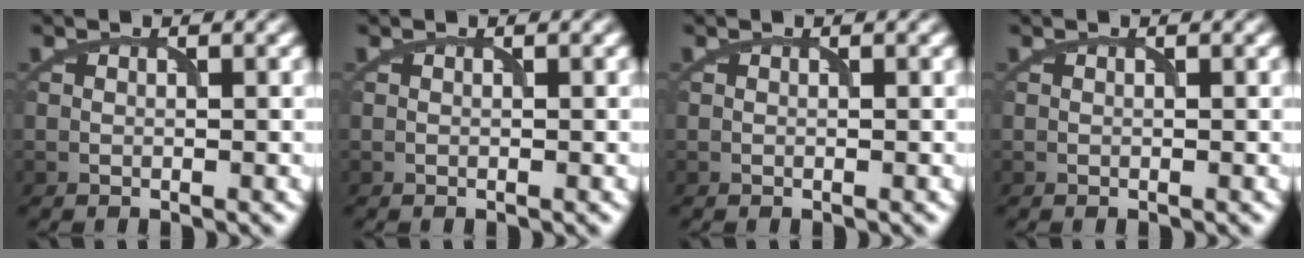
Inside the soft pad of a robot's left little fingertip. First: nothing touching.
{"total": 0.0}
{"total": 0.0}
{"total": 0.0}